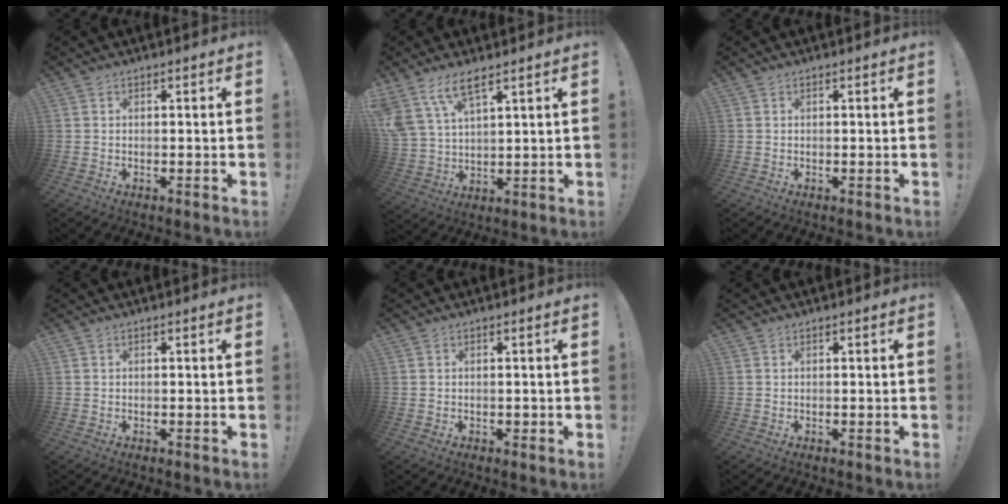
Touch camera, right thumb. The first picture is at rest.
{"total": 9.4, "force": [6.6, 3.6, 5.6], "torque": [-0.120, -0.030, 0.129]}
{"total": 0.0}
{"total": 0.0}
{"total": 0.8, "force": [-0.2, 0.6, 0.4], "torque": [-0.006, 0.003, -0.003]}
{"total": 0.0}